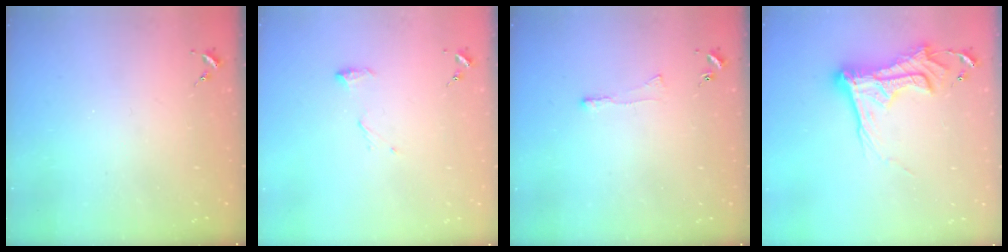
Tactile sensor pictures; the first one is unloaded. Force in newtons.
{"total": 8.0, "press": 7.9, "slide": 0.7}
{"total": 4.5, "press": 4.5, "slide": 0.3}
{"total": 17.0, "press": 17.0, "slide": 1.2}